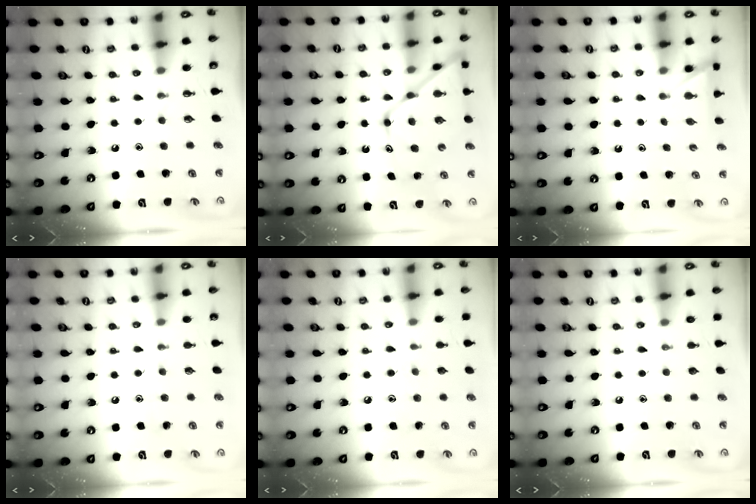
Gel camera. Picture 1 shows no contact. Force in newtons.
{"total": 13.7, "press": 13.7, "slide": 1.3}
{"total": 2.7, "press": 2.7, "slide": 0.2}
{"total": 7.5, "press": 7.5, "slide": 0.8}
{"total": 6.4, "press": 6.4, "slide": 0.5}
{"total": 0.0}